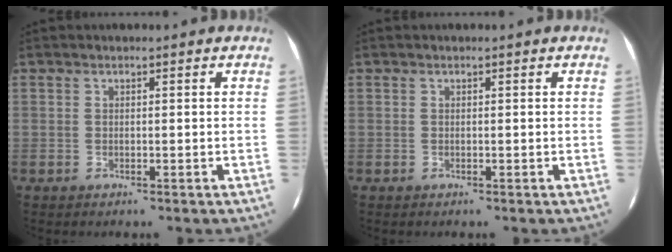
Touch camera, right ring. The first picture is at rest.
{"total": 0.0}